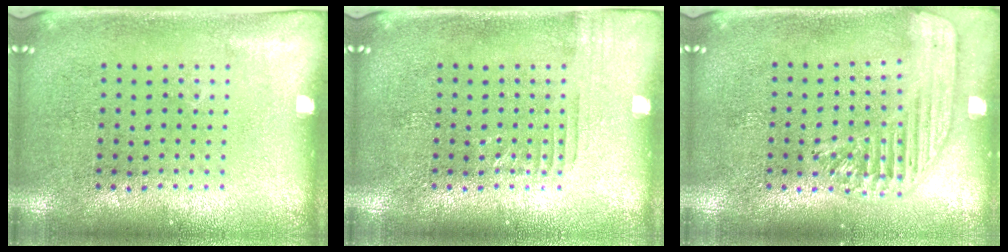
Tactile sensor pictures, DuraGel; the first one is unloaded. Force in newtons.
{"total": 0.9, "press": 0.9, "slide": 0.2}
{"total": 1.7, "press": 1.5, "slide": 0.7}